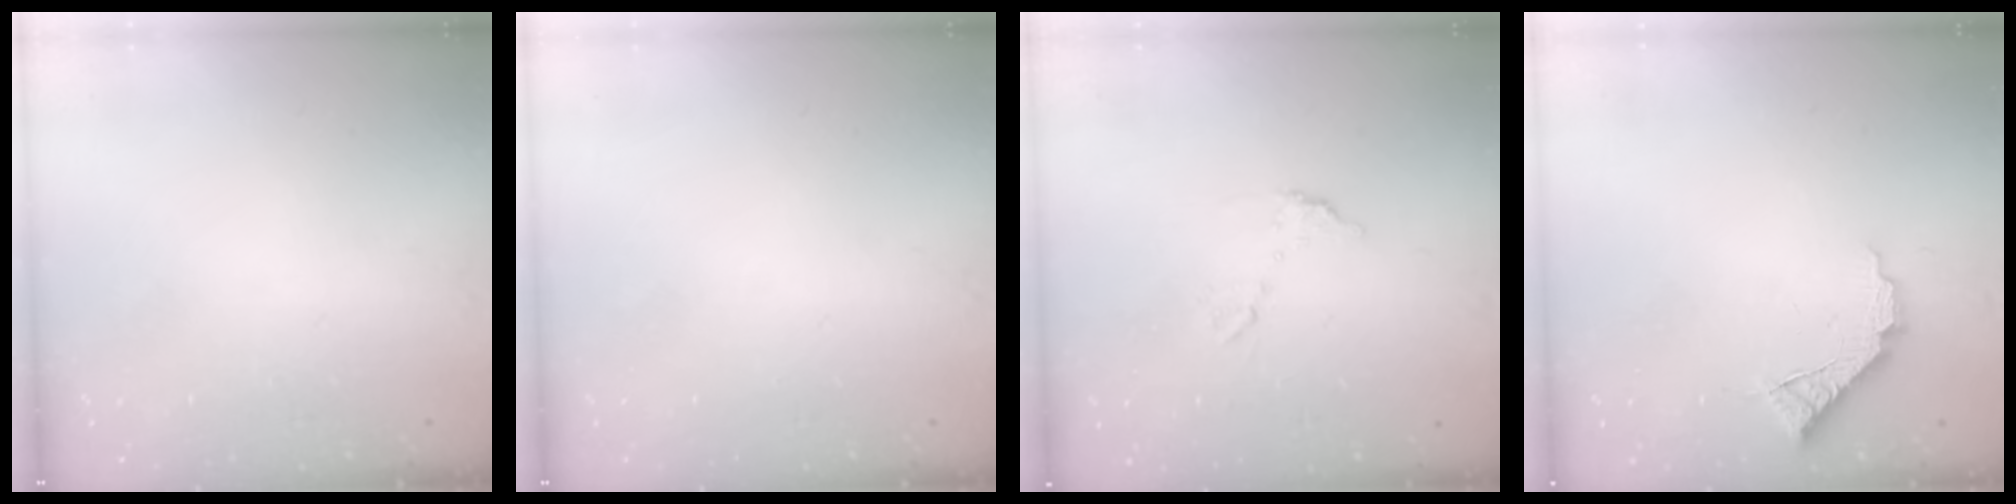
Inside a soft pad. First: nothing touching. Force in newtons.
{"total": 0.0}
{"total": 6.7, "press": 6.7, "slide": 0.2}
{"total": 8.7, "press": 8.7, "slide": 0.5}